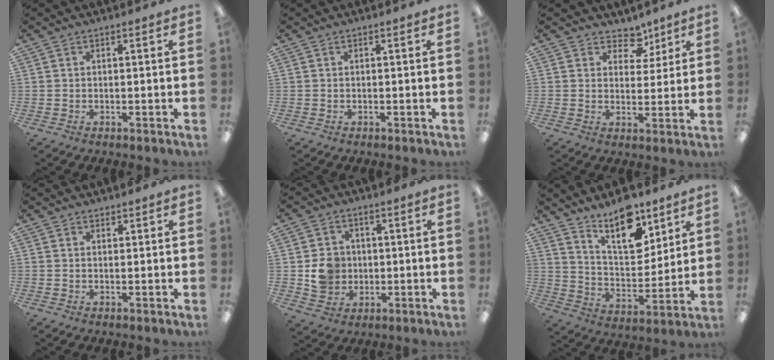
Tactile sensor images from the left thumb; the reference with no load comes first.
{"total": 0.0}
{"total": 6.2, "force": [4.3, 4.2, 1.5], "torque": [-0.010, -0.029, 0.074]}
{"total": 1.0, "force": [0.9, 0.4, 0.0], "torque": [0.001, -0.001, 0.017]}
{"total": 7.4, "force": [0.0, 7.0, 2.4], "torque": [-0.026, 0.008, 0.005]}
{"total": 15.6, "force": [10.9, 7.1, 8.7], "torque": [-0.132, -0.065, 0.189]}